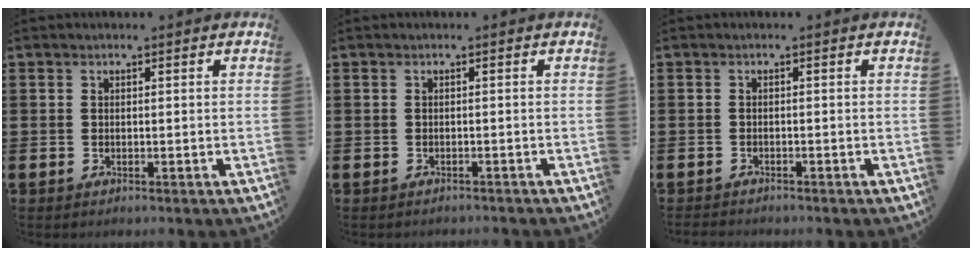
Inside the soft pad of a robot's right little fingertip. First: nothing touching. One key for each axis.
{"total": 0.0}
{"total": 0.0}